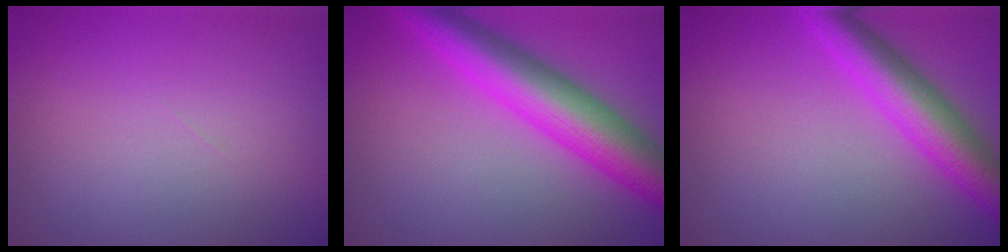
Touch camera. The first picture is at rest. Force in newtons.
{"total": 8.5, "press": 8.5, "slide": 0.3}
{"total": 6.1, "press": 6.1, "slide": 0.2}